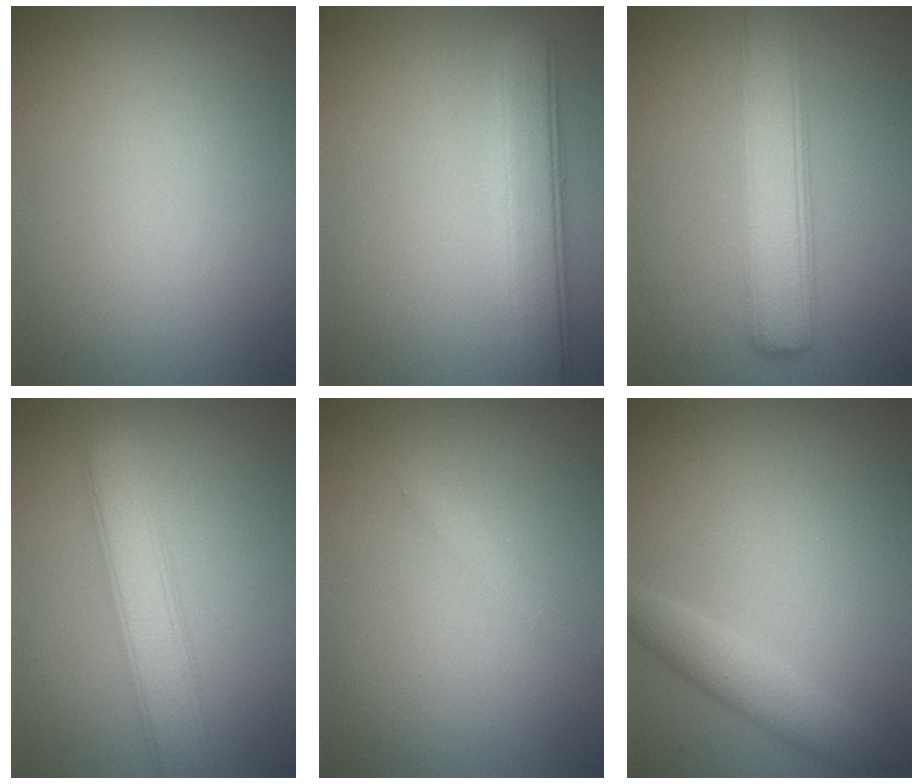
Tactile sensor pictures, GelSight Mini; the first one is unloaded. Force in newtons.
{"total": 4.8, "press": 4.8, "slide": 0.6}
{"total": 5.4, "press": 5.4, "slide": 0.1}
{"total": 4.5, "press": 4.5, "slide": 0.1}
{"total": 1.0, "press": 0.9, "slide": 0.1}
{"total": 2.8, "press": 2.8, "slide": 0.2}